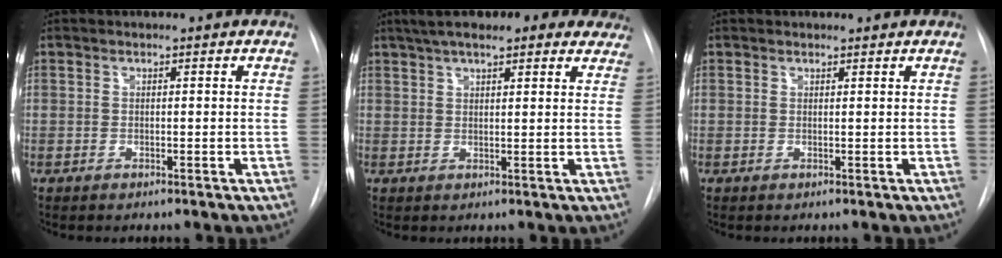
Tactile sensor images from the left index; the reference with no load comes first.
{"total": 18.0, "force": [14.4, 5.1, 9.6], "torque": [-0.143, 0.052, 0.185]}
{"total": 0.8, "force": [0.8, 0.1, 0.0], "torque": [-0.008, 0.004, 0.012]}